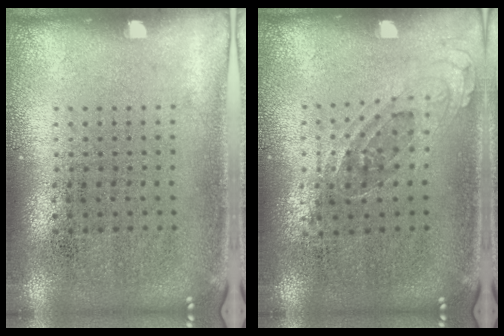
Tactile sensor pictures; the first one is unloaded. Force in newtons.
{"total": 0.7, "press": 0.5, "slide": 0.4}